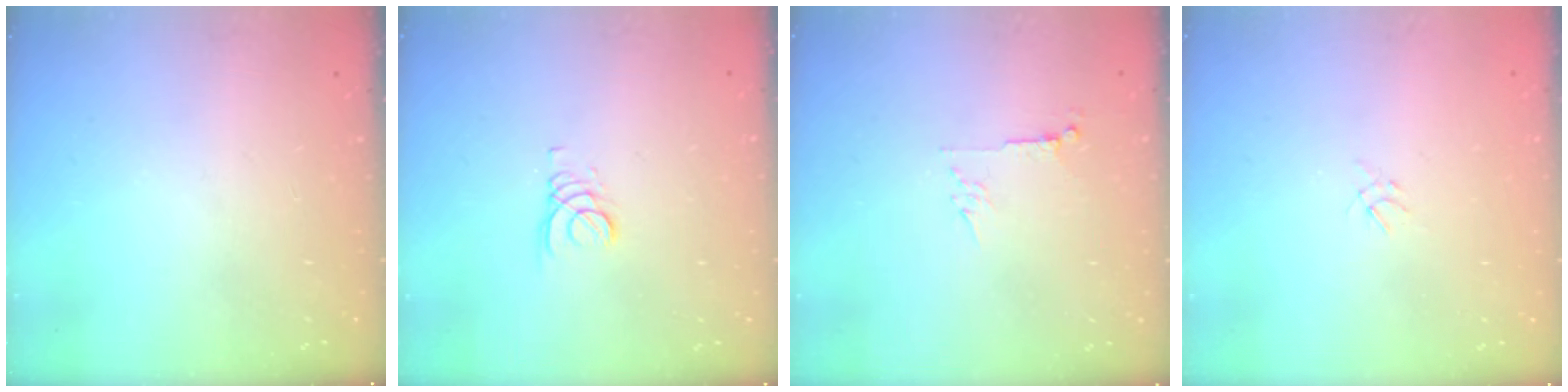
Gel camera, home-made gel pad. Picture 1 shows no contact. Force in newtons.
{"total": 2.4, "press": 2.4, "slide": 0.2}
{"total": 5.0, "press": 4.9, "slide": 0.4}
{"total": 1.2, "press": 1.1, "slide": 0.5}